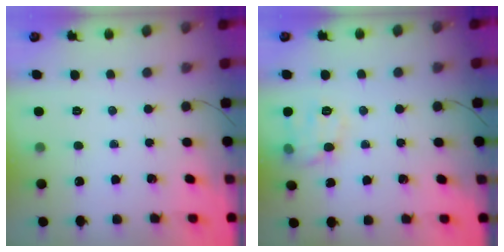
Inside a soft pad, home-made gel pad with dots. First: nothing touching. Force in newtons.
{"total": 10.7, "press": 10.7, "slide": 1.0}